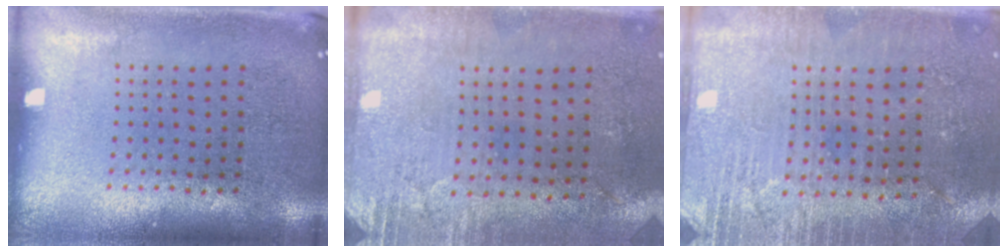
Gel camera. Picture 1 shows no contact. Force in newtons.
{"total": 2.9, "press": 2.4, "slide": 1.6}
{"total": 2.8, "press": 2.8, "slide": 0.4}